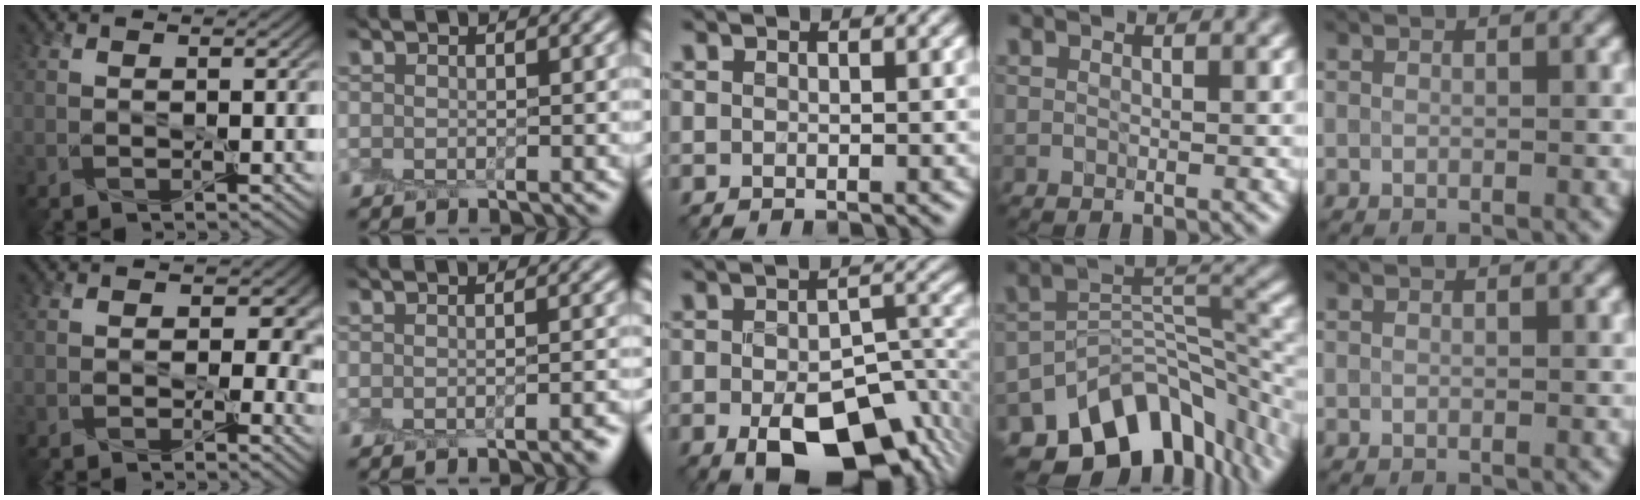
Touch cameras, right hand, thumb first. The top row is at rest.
{"thumb": {"total": 5.4, "force": [0.1, 4.3, 3.2], "torque": [-0.021, -0.005, -0.003]}, "index": {"total": 2.2, "force": [-1.9, 0.1, 1.0], "torque": [-0.012, -0.002, -0.023]}, "middle": {"total": 10.8, "force": [-5.3, 5.6, 7.6], "torque": [-0.128, -0.019, -0.069]}, "ring": {"total": 13.0, "force": [-8.8, 6.9, 6.6], "torque": [-0.105, -0.004, -0.141]}}